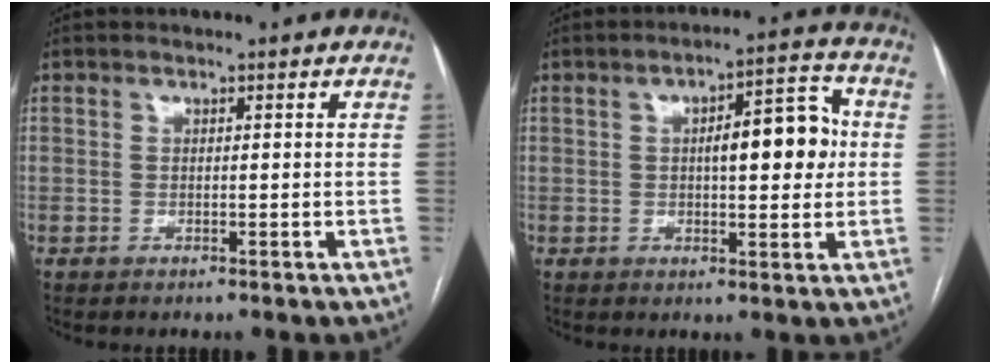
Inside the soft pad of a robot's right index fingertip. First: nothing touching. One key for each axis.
{"total": 9.4, "fx": 0.9, "fy": 2.8, "fz": 8.9, "tx": -0.123, "ty": 0.024, "tz": 0.014}